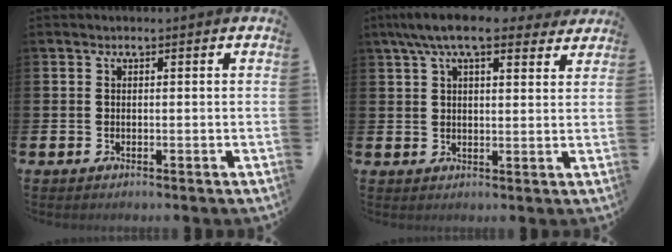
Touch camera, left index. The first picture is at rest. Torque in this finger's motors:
{"motor_torque": [1.12, -1.02, 0.30, 0.21]}